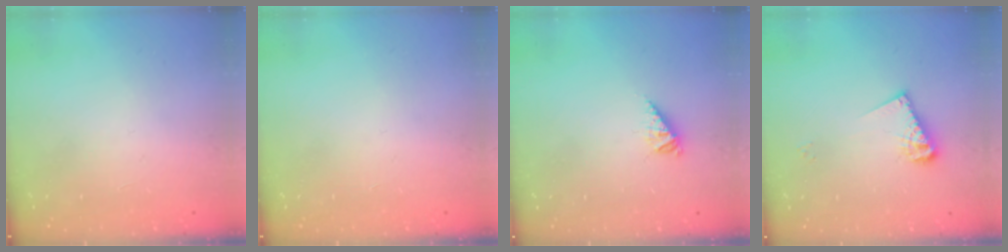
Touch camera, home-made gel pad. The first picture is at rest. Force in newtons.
{"total": 0.0}
{"total": 3.8, "press": 3.7, "slide": 0.7}
{"total": 7.9, "press": 7.9, "slide": 0.3}